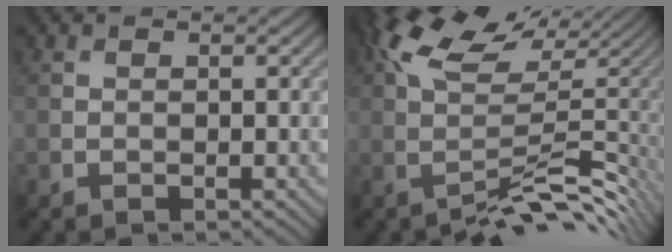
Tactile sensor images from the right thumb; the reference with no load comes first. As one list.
[{"total": 9.5, "force": [-0.2, 3.0, 9.1], "torque": [-0.152, 0.016, 0.003]}]